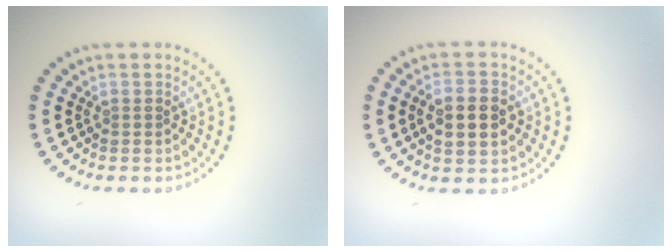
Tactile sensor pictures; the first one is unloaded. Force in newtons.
{"total": 3.4, "press": 3.4, "slide": 0.1}